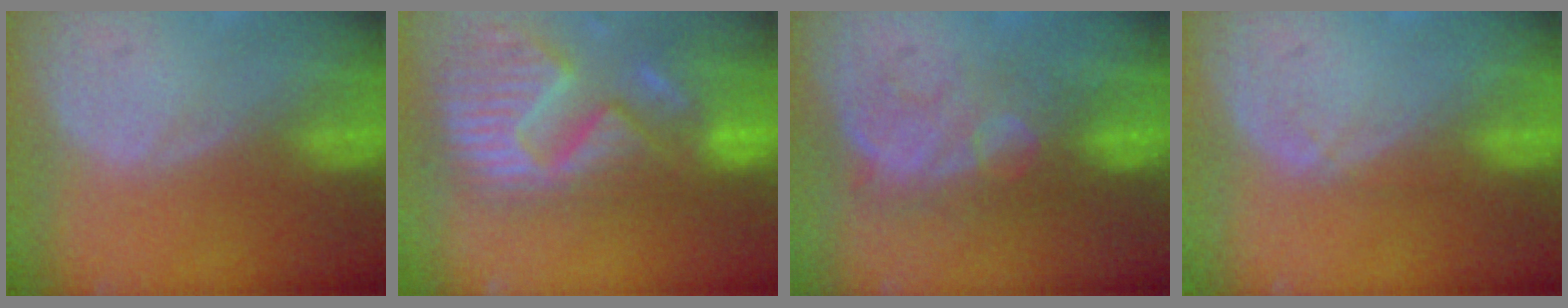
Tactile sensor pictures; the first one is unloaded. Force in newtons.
{"total": 14.4, "press": 12.0, "slide": 7.9}
{"total": 7.9, "press": 7.7, "slide": 1.5}
{"total": 0.9, "press": 0.8, "slide": 0.2}